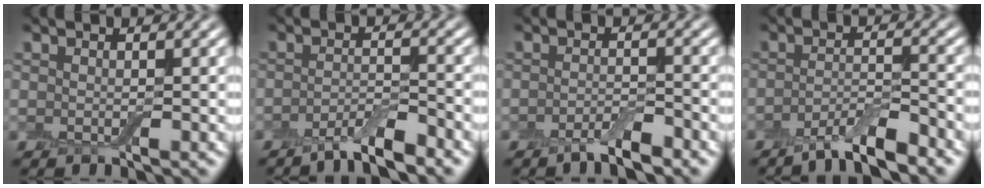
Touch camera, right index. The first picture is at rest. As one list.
[{"total": 3.3, "force": [-2.6, 0.5, 2.0], "torque": [-0.033, 0.004, -0.054]}, {"total": 2.5, "force": [-1.8, 0.5, 1.6], "torque": [-0.029, 0.003, -0.037]}, {"total": 4.4, "force": [-3.4, 0.8, 2.7], "torque": [-0.044, 0.000, -0.064]}]